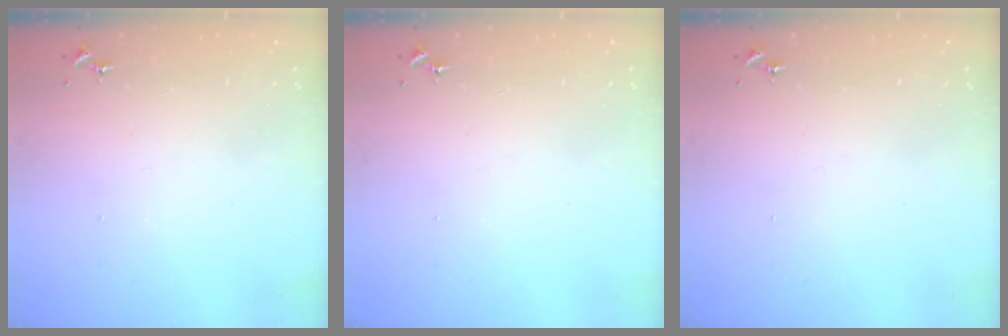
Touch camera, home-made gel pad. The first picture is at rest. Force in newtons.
{"total": 0.0}
{"total": 0.0}